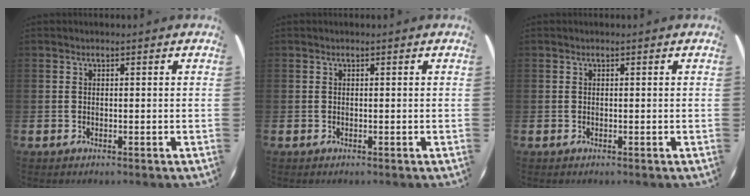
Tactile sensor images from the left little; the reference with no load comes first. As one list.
[{"total": 0.0}, {"total": 0.0}]